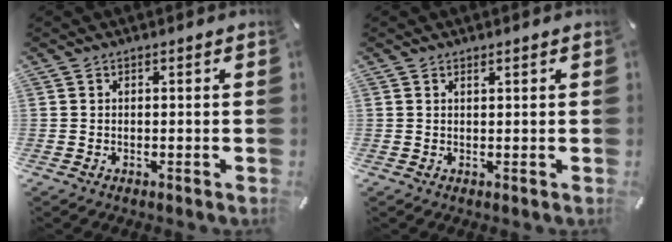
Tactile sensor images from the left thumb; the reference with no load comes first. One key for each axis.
{"total": 0.6, "fx": 0.6, "fy": -0.1, "fz": 0.3, "tx": -0.006, "ty": -0.002, "tz": 0.011}